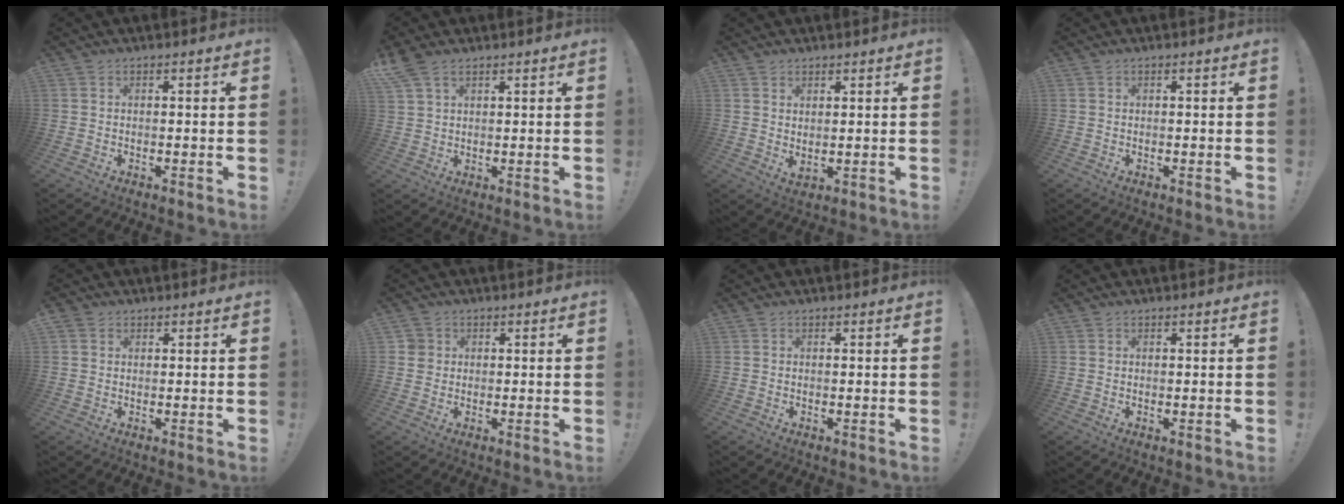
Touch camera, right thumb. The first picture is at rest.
{"total": 5.5, "force": [3.9, 2.8, 2.7], "torque": [-0.051, -0.011, 0.077]}
{"total": 2.5, "force": [2.0, 0.6, 1.3], "torque": [-0.022, -0.015, 0.038]}
{"total": 0.0}
{"total": 2.2, "force": [1.4, 1.7, 0.5], "torque": [-0.004, -0.004, 0.025]}
{"total": 2.9, "force": [0.7, 2.7, 0.5], "torque": [-0.004, 0.003, 0.015]}
{"total": 0.0}
{"total": 0.0}